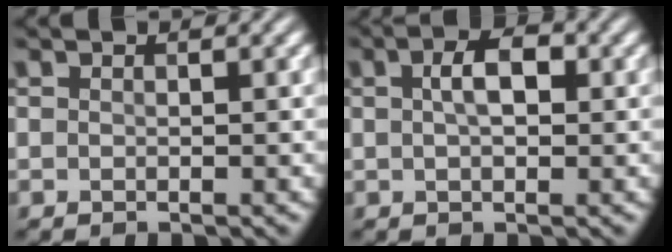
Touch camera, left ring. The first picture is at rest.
{"total": 3.3, "force": [0.7, 1.6, 2.8], "torque": [-0.049, 0.007, 0.009]}